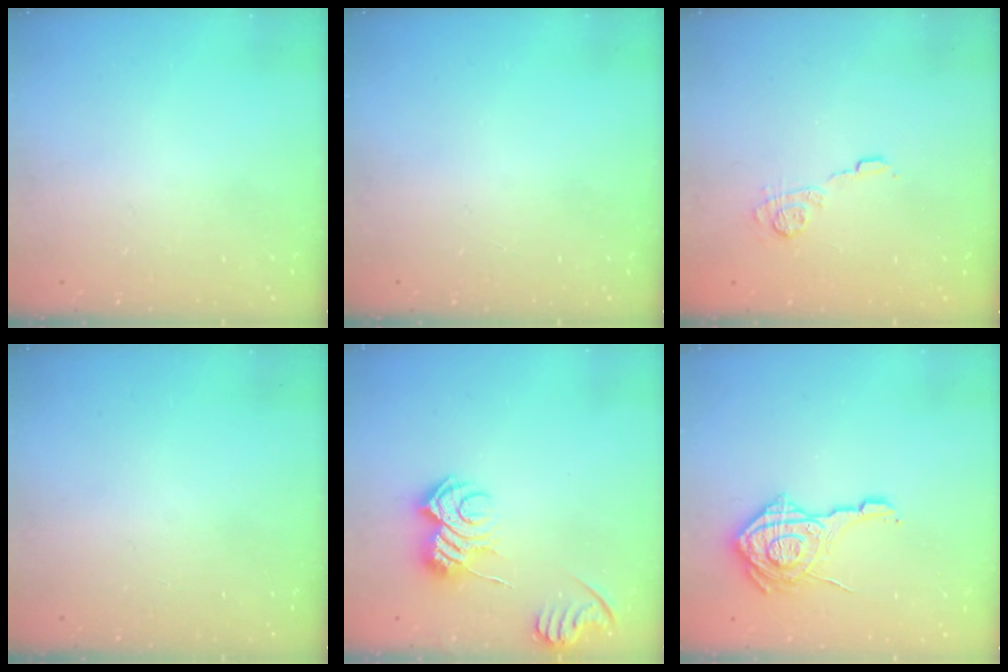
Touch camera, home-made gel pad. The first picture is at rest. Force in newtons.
{"total": 0.0}
{"total": 9.5, "press": 9.5, "slide": 0.8}
{"total": 0.0}
{"total": 9.8, "press": 9.8, "slide": 0.2}
{"total": 16.6, "press": 16.6, "slide": 1.2}